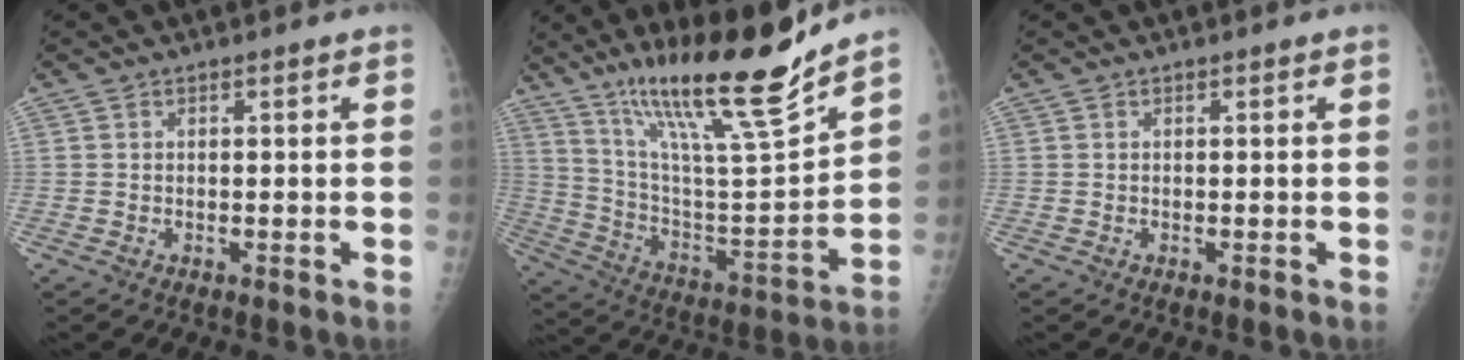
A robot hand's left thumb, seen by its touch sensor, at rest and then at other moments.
{"total": 22.8, "force": [17.2, 2.0, 14.8], "torque": [-0.221, -0.085, 0.305]}
{"total": 0.0}